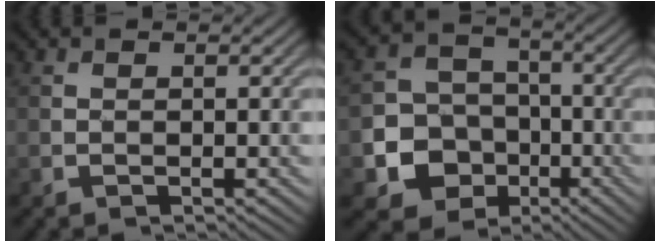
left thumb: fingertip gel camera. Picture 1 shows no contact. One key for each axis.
{"total": 10.1, "fx": -3.5, "fy": 8.8, "fz": 3.4, "tx": -0.088, "ty": -0.028, "tz": -0.098}